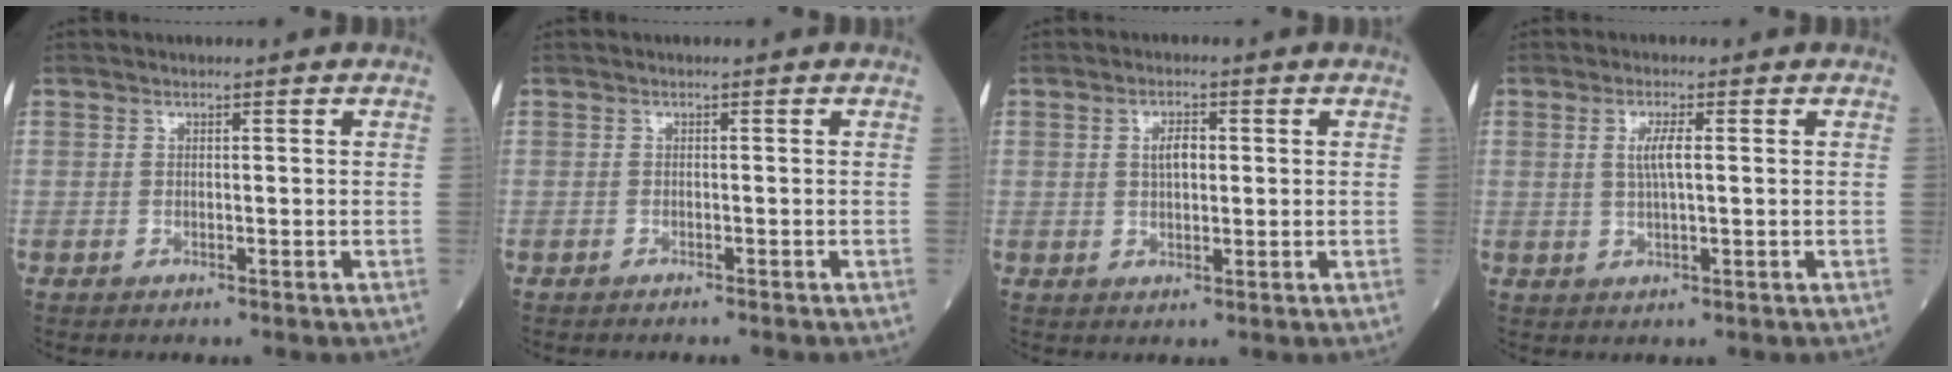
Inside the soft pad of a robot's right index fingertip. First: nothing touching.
{"total": 1.3, "force": [-1.3, 0.1, 0.5], "torque": [-0.009, 0.000, -0.016]}
{"total": 3.1, "force": [0.6, 1.3, 2.7], "torque": [-0.050, 0.004, 0.011]}
{"total": 3.2, "force": [0.6, 0.3, 3.2], "torque": [-0.065, 0.000, 0.012]}